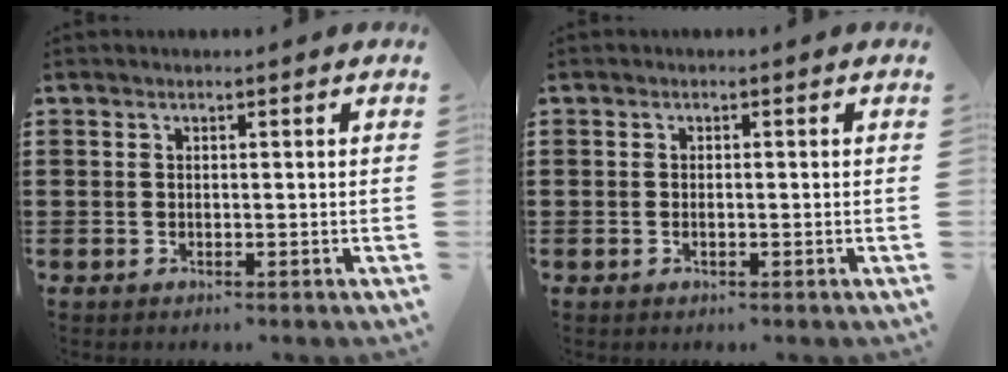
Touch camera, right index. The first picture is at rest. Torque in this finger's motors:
{"motor_torque": [-0.41, 0.91, -0.01, -0.01]}